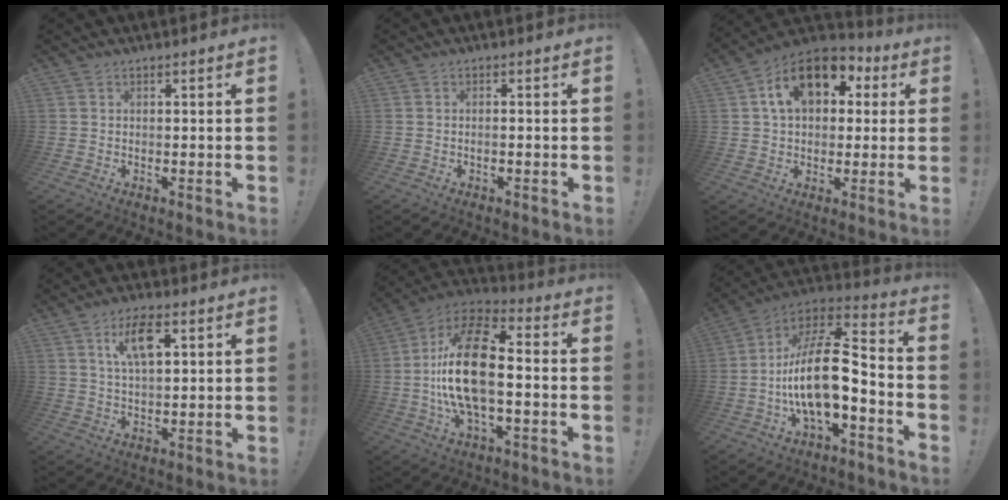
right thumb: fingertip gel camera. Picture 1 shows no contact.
{"total": 0.9, "force": [-0.7, -0.2, 0.6], "torque": [-0.018, 0.004, -0.012]}
{"total": 16.0, "force": [5.8, 10.6, 10.6], "torque": [-0.163, -0.006, 0.107]}
{"total": 9.0, "force": [3.8, 3.8, 7.2], "torque": [-0.123, 0.002, 0.063]}
{"total": 20.5, "force": [-2.2, 9.2, 18.2], "torque": [-0.347, 0.020, -0.040]}
{"total": 18.7, "force": [-3.5, 7.3, 16.8], "torque": [-0.325, 0.017, -0.059]}